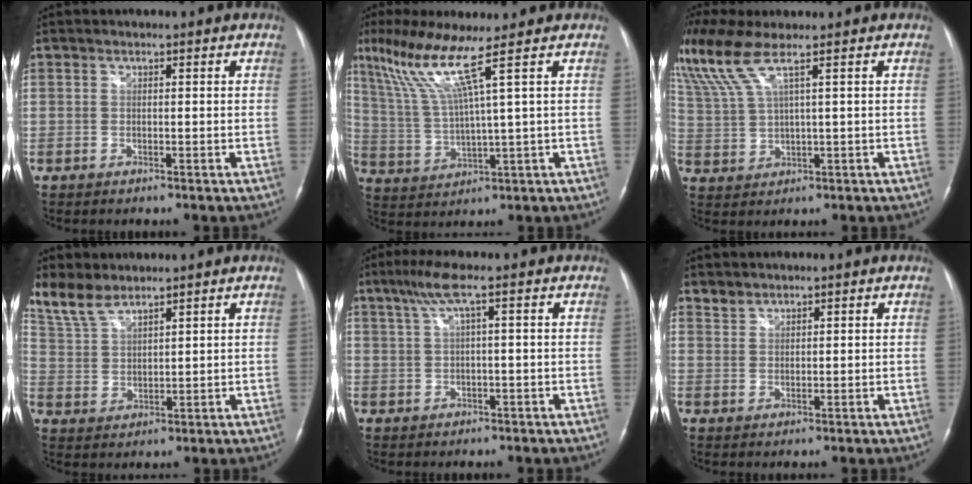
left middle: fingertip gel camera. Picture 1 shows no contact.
{"total": 8.9, "force": [5.0, -2.1, 7.1], "torque": [-0.148, 0.002, 0.106]}
{"total": 8.4, "force": [5.7, 0.3, 6.2], "torque": [-0.161, 0.015, 0.122]}
{"total": 5.9, "force": [5.3, 1.5, 2.1], "torque": [-0.059, 0.013, 0.120]}
{"total": 4.1, "force": [1.6, -0.7, 3.7], "torque": [-0.083, 0.023, 0.037]}
{"total": 1.7, "force": [1.6, 0.6, -0.2], "torque": [0.006, 0.006, 0.029]}